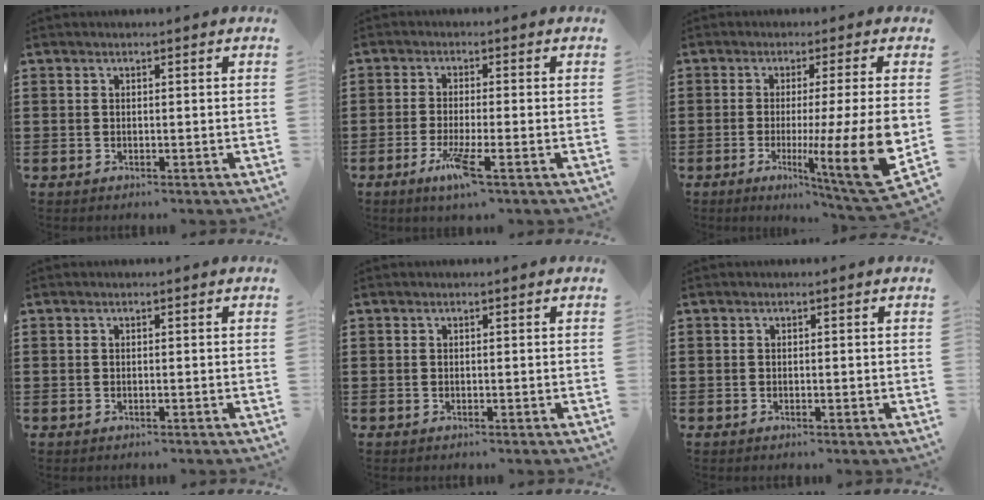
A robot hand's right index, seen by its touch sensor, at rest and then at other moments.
{"total": 5.4, "force": [-2.6, 0.3, 4.7], "torque": [-0.101, -0.020, -0.046]}
{"total": 13.5, "force": [-2.0, 1.2, 13.3], "torque": [-0.209, -0.025, -0.027]}
{"total": 0.0}
{"total": 0.0}
{"total": 0.0}